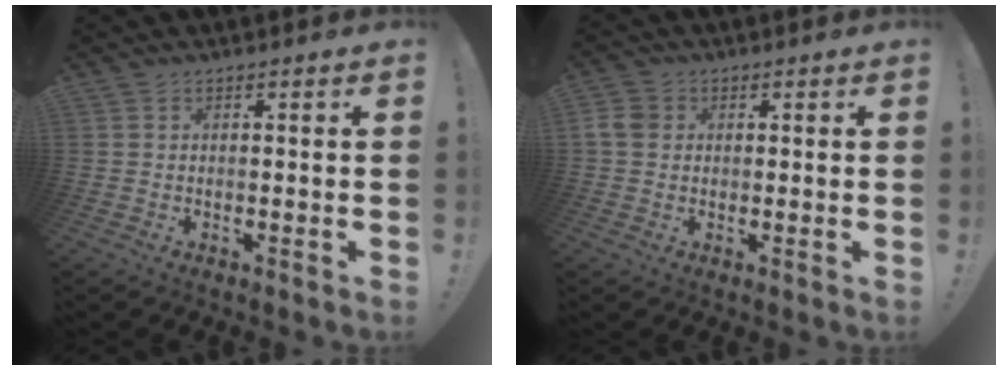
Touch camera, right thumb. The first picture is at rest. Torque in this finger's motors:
{"motor_torque": [0.05, 0.02, -0.03, 0.02, 0.11]}